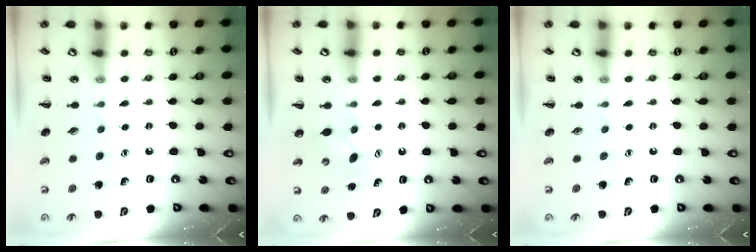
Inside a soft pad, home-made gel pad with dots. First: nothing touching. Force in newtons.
{"total": 4.7, "press": 4.6, "slide": 1.1}
{"total": 0.0}